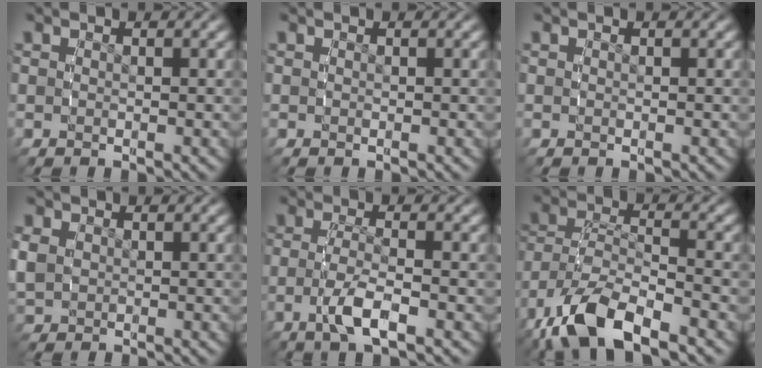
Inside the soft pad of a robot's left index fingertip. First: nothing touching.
{"total": 0.0}
{"total": 0.0}
{"total": 2.5, "force": [0.3, 2.2, 1.3], "torque": [-0.041, -0.005, 0.015]}
{"total": 3.5, "force": [-1.3, 0.7, 3.2], "torque": [-0.066, -0.016, -0.019]}
{"total": 6.3, "force": [-3.3, 3.0, 4.5], "torque": [-0.110, -0.034, -0.042]}